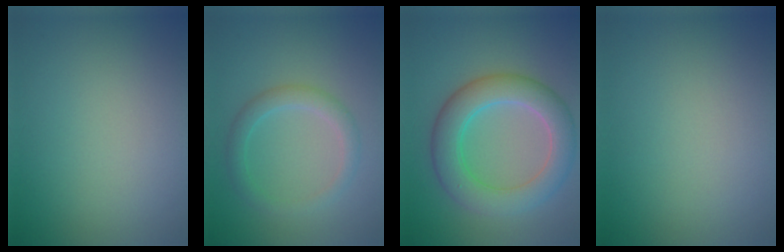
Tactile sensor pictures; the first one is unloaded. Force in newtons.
{"total": 2.5, "press": 2.4, "slide": 0.2}
{"total": 6.2, "press": 6.2, "slide": 0.5}
{"total": 0.0}